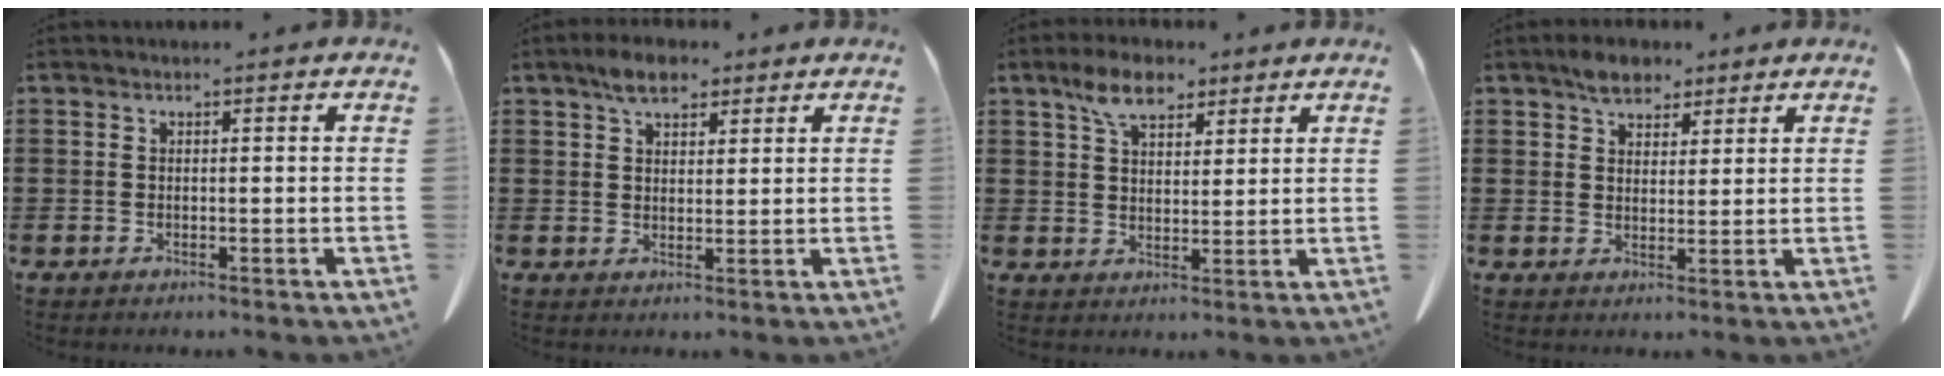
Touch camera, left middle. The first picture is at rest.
{"total": 4.6, "force": [3.5, 1.9, 2.4], "torque": [-0.049, 0.001, 0.064]}
{"total": 6.8, "force": [4.7, 3.1, 3.8], "torque": [-0.081, 0.003, 0.086]}
{"total": 4.4, "force": [3.5, 2.2, 1.4], "torque": [-0.030, 0.004, 0.066]}